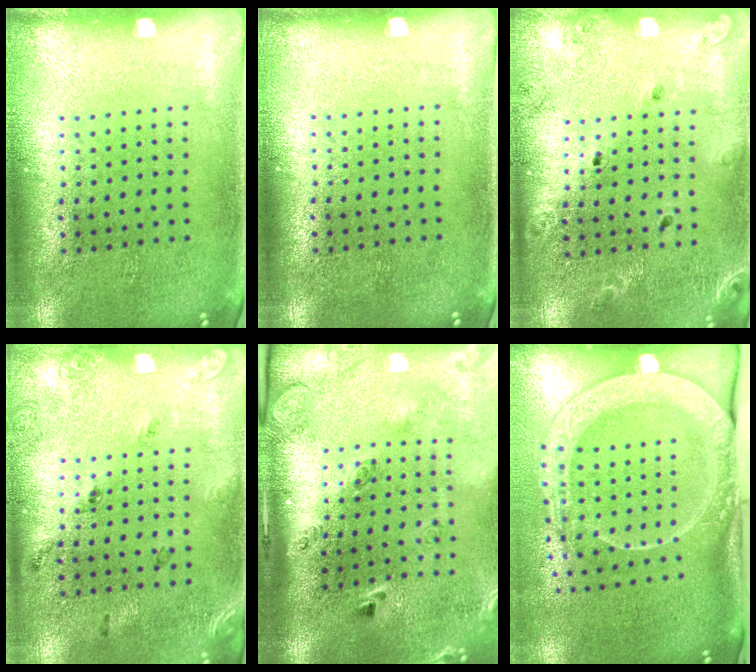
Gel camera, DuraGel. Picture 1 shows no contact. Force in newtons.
{"total": 0.0}
{"total": 1.5, "press": 1.5, "slide": 0.1}
{"total": 1.7, "press": 1.0, "slide": 1.4}
{"total": 2.9, "press": 2.0, "slide": 2.1}
{"total": 2.8, "press": 2.2, "slide": 1.8}